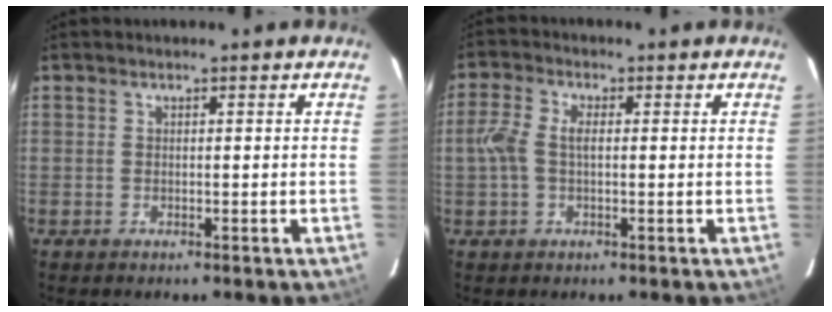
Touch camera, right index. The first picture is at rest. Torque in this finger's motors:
{"motor_torque": [0.14, 0.00, 0.25, 0.07]}